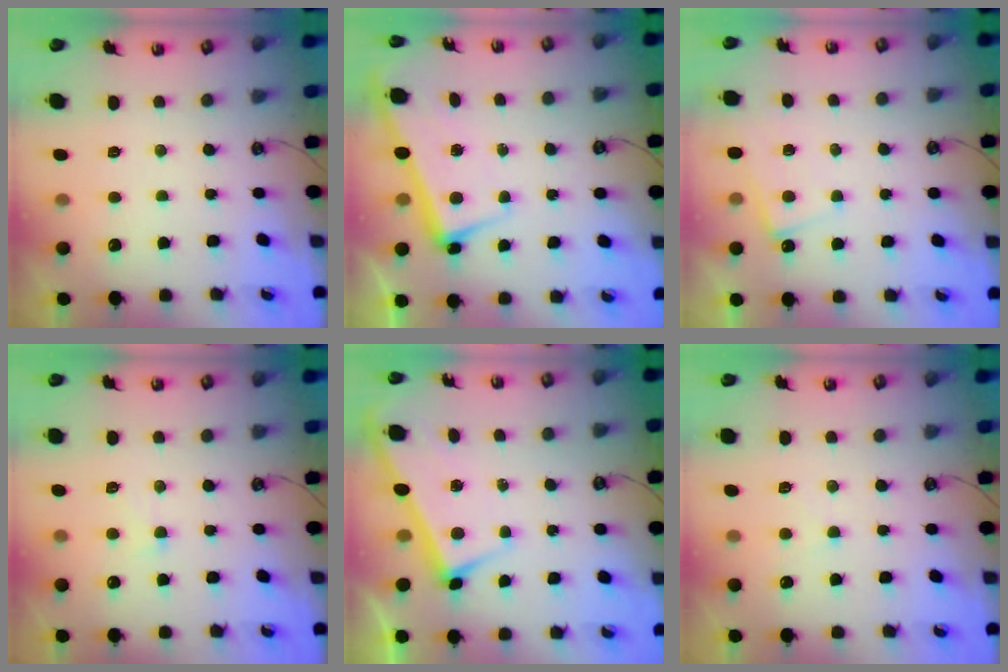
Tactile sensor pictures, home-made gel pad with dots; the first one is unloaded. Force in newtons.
{"total": 2.7, "press": 2.5, "slide": 1.0}
{"total": 1.5, "press": 1.5, "slide": 0.3}
{"total": 0.8, "press": 0.5, "slide": 0.7}
{"total": 3.1, "press": 3.1, "slide": 0.1}
{"total": 2.6, "press": 2.6, "slide": 0.4}